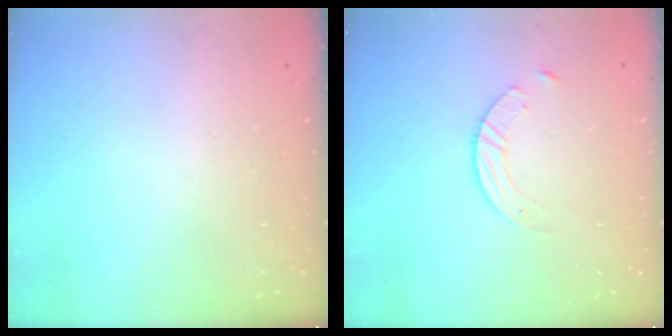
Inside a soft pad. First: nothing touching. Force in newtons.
{"total": 1.4, "press": 1.4, "slide": 0.2}